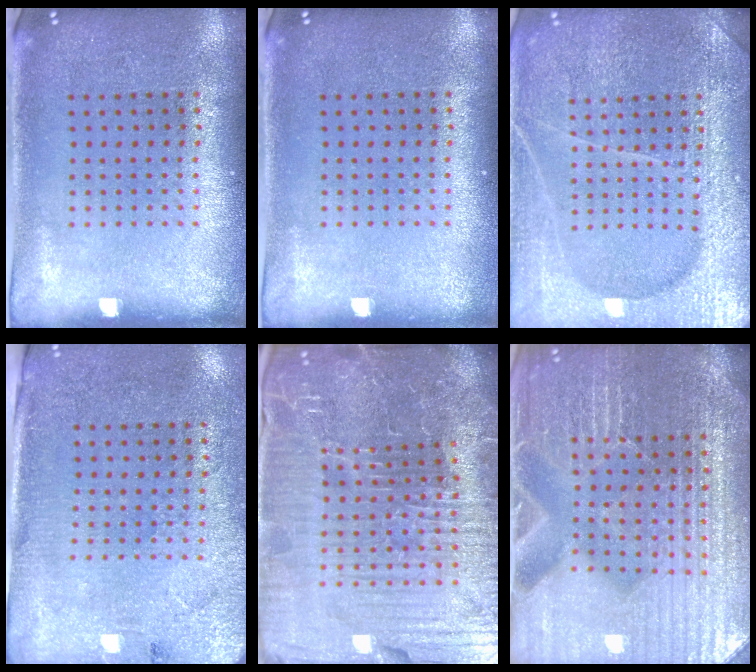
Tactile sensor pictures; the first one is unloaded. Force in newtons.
{"total": 0.0}
{"total": 6.4, "press": 6.3, "slide": 0.7}
{"total": 2.7, "press": 2.4, "slide": 1.3}
{"total": 7.4, "press": 6.6, "slide": 3.3}
{"total": 5.3, "press": 4.9, "slide": 2.1}